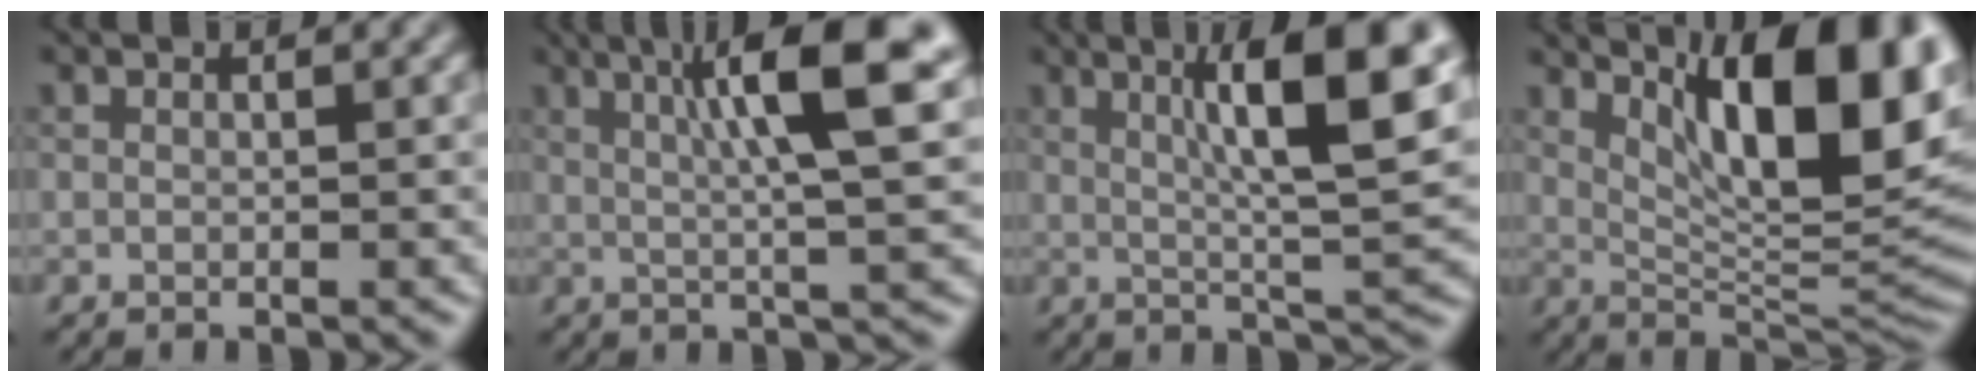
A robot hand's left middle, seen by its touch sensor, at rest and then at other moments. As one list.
[{"total": 9.3, "force": [3.1, 1.4, 8.7], "torque": [-0.115, 0.012, 0.044]}, {"total": 10.3, "force": [3.1, 1.8, 9.6], "torque": [-0.133, 0.010, 0.049]}, {"total": 13.0, "force": [5.0, 4.1, 11.2], "torque": [-0.151, 0.002, 0.084]}]